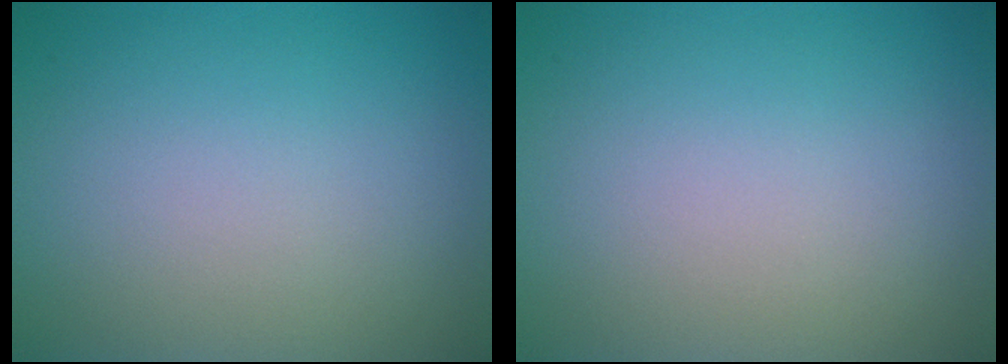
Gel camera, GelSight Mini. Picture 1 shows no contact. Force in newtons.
{"total": 0.0}